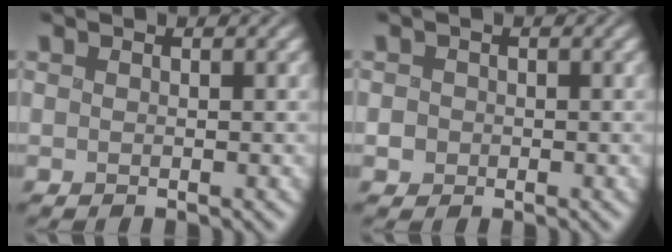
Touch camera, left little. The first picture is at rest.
{"total": 1.1, "force": [-0.4, 1.0, 0.1], "torque": [0.002, -0.003, -0.004]}